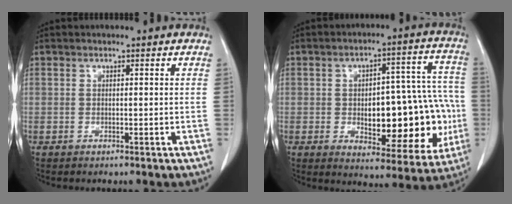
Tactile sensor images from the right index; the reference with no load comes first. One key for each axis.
{"total": 19.4, "fx": -3.2, "fy": 8.1, "fz": 17.3, "tx": -0.190, "ty": 0.039, "tz": -0.018}